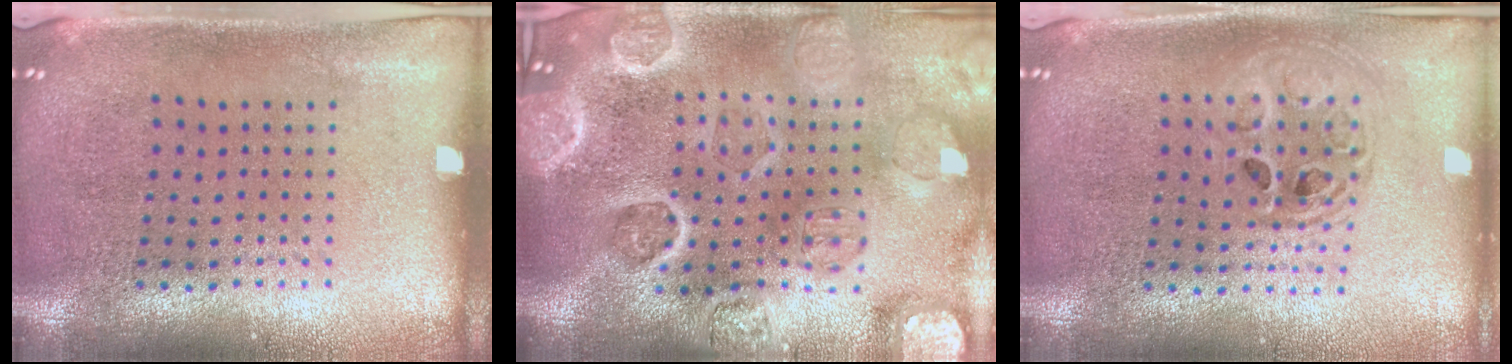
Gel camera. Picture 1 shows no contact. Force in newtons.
{"total": 4.4, "press": 4.0, "slide": 1.8}
{"total": 1.7, "press": 1.4, "slide": 0.9}